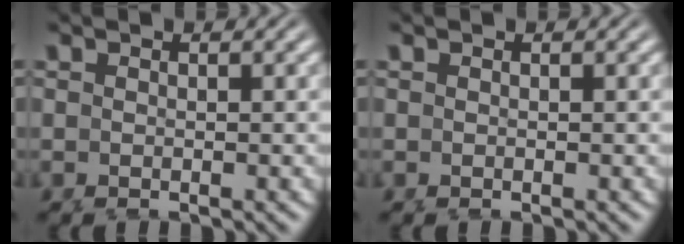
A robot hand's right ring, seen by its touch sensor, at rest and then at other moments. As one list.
[{"total": 0.0}]